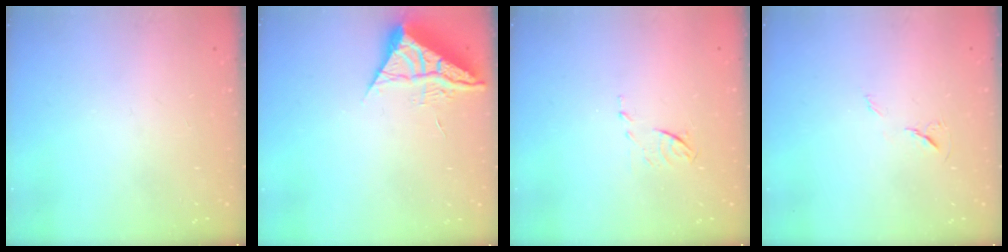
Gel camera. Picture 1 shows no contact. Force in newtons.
{"total": 6.4, "press": 6.4, "slide": 0.2}
{"total": 5.5, "press": 5.5, "slide": 0.8}
{"total": 5.8, "press": 5.4, "slide": 2.2}